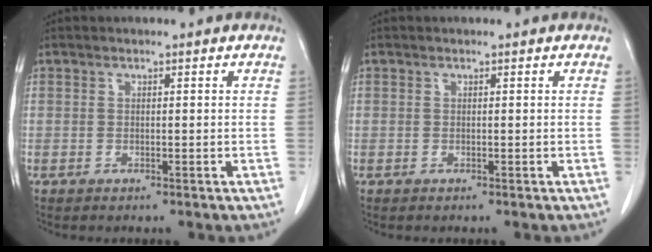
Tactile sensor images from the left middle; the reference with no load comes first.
{"total": 0.0}